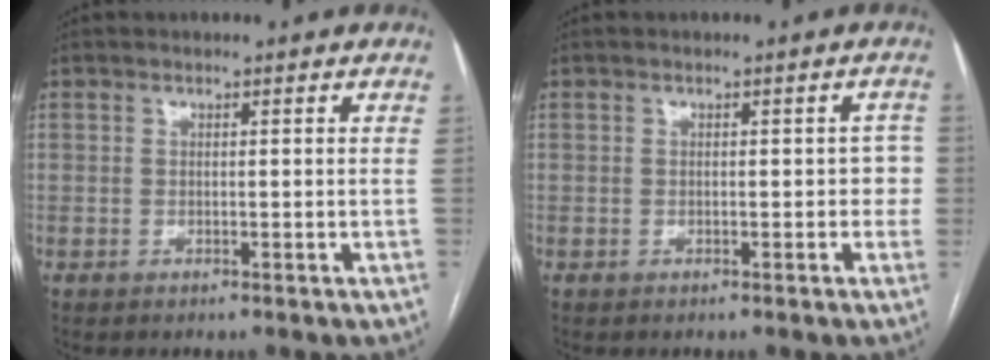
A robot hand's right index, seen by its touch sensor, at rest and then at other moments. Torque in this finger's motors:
{"motor_torque": [-0.02, 0.02, 0.06, 0.00]}